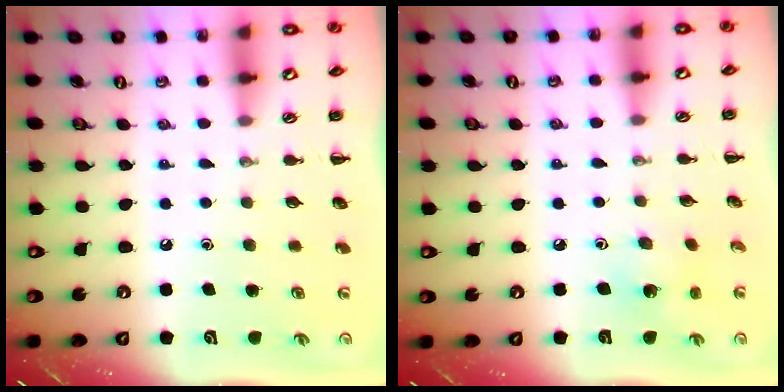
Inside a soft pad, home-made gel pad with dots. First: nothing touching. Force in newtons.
{"total": 2.2, "press": 2.2, "slide": 0.4}